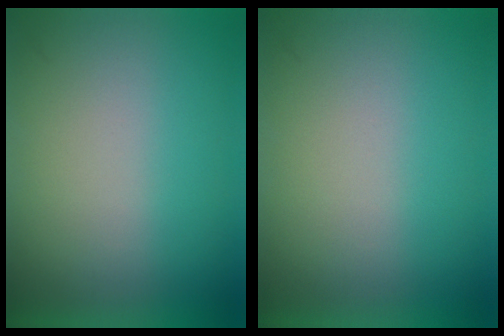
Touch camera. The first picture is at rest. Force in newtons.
{"total": 1.0}